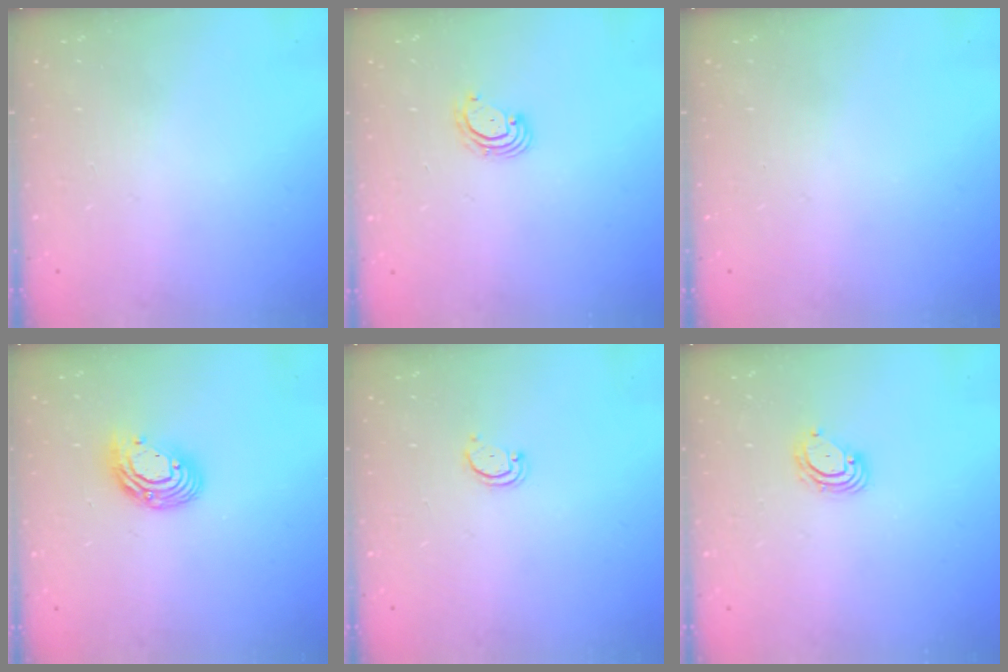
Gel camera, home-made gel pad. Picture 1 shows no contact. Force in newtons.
{"total": 2.9, "press": 2.9, "slide": 0.1}
{"total": 0.0}
{"total": 10.3, "press": 10.3, "slide": 1.1}
{"total": 2.2, "press": 2.2, "slide": 0.4}
{"total": 5.0, "press": 4.9, "slide": 0.4}